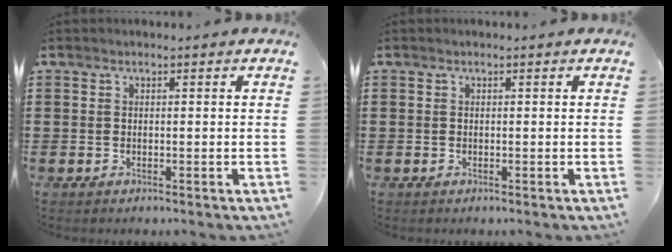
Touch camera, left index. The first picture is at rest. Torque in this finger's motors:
{"motor_torque": [-0.01, 0.03, 0.01, -0.01]}